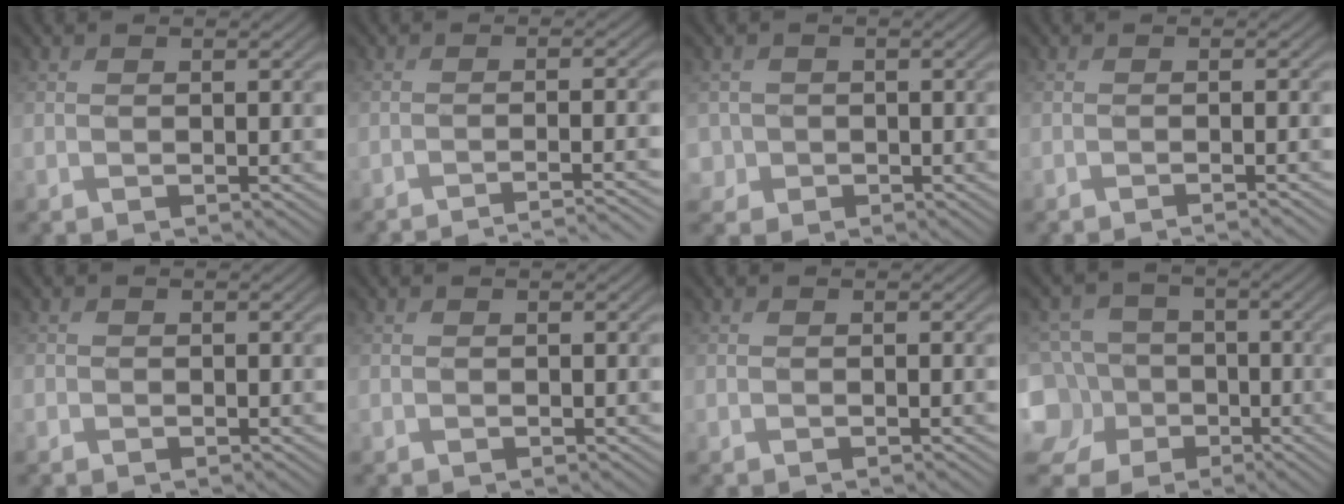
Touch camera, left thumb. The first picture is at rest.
{"total": 4.6, "force": [-3.6, 0.4, 2.8], "torque": [-0.042, 0.005, -0.068]}
{"total": 2.7, "force": [-0.6, 2.6, 0.3], "torque": [-0.008, -0.006, -0.018]}
{"total": 1.6, "force": [-0.9, 0.3, 1.3], "torque": [-0.007, -0.002, -0.024]}
{"total": 1.0, "force": [-0.4, 0.9, 0.0], "torque": [0.001, -0.006, -0.014]}
{"total": 0.0}
{"total": 0.0}
{"total": 13.0, "force": [-4.1, 11.5, 4.6], "torque": [-0.162, -0.012, -0.095]}